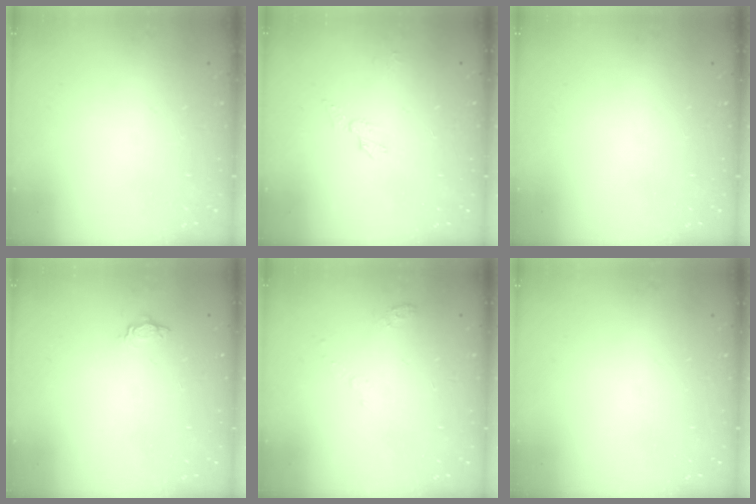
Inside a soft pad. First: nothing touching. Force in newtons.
{"total": 3.8, "press": 3.8, "slide": 0.3}
{"total": 0.0}
{"total": 3.2, "press": 3.2, "slide": 0.4}
{"total": 4.4, "press": 4.3, "slide": 1.0}
{"total": 0.0}